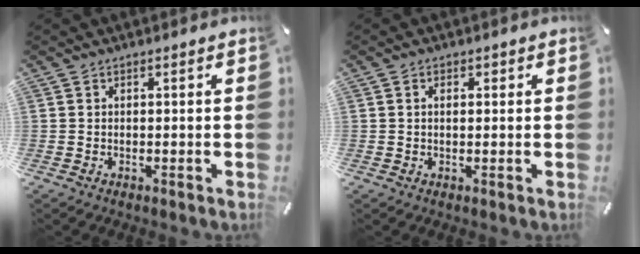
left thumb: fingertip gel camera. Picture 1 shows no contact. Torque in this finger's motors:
{"motor_torque": [0.27, -0.19, 0.06, 0.00, 0.00]}